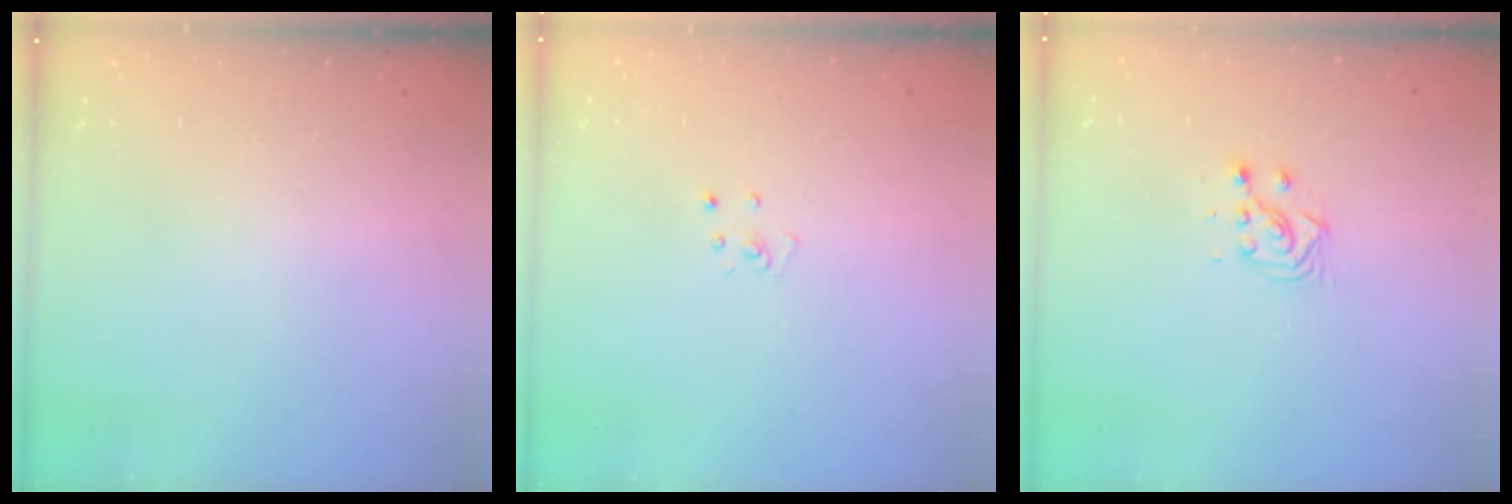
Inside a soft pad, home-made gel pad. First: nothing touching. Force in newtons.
{"total": 2.3, "press": 2.3, "slide": 0.2}
{"total": 3.5, "press": 3.4, "slide": 0.9}